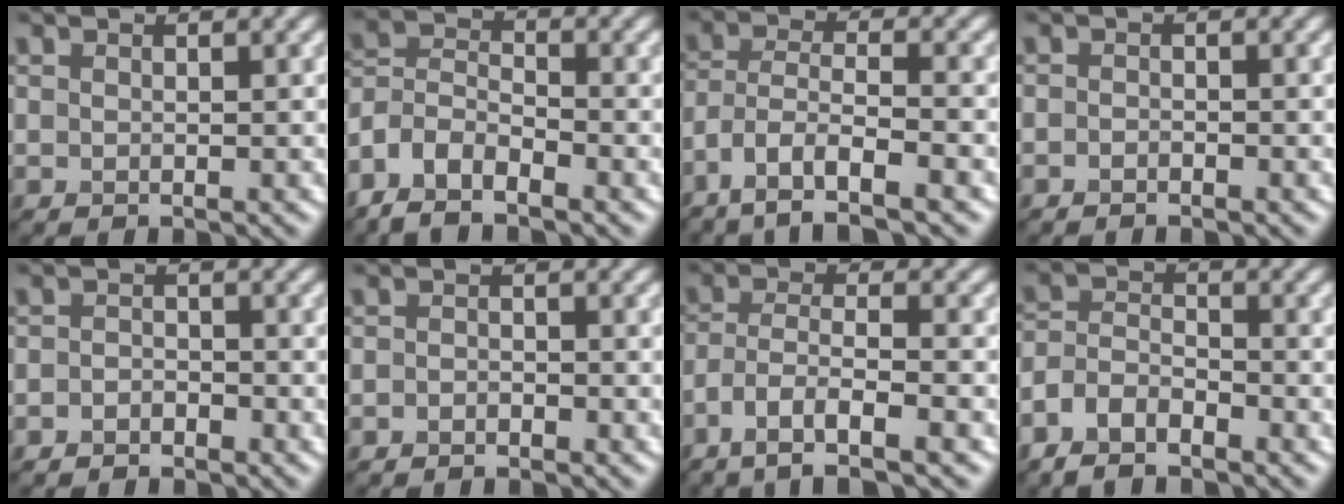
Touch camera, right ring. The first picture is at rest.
{"total": 5.1, "force": [-3.8, 2.3, 2.6], "torque": [-0.052, 0.002, -0.085]}
{"total": 6.6, "force": [-4.3, 1.8, 4.7], "torque": [-0.087, -0.001, -0.083]}
{"total": 0.7, "force": [-0.6, 0.2, 0.3], "torque": [-0.005, -0.001, -0.011]}
{"total": 1.5, "force": [-1.2, 0.8, 0.4], "torque": [-0.004, 0.003, -0.026]}
{"total": 1.0, "force": [-0.9, 0.4, 0.4], "torque": [-0.005, 0.000, -0.017]}
{"total": 5.9, "force": [-3.7, 1.4, 4.4], "torque": [-0.082, 0.001, -0.070]}
{"total": 4.3, "force": [-3.2, 2.0, 2.0], "torque": [-0.038, 0.003, -0.073]}